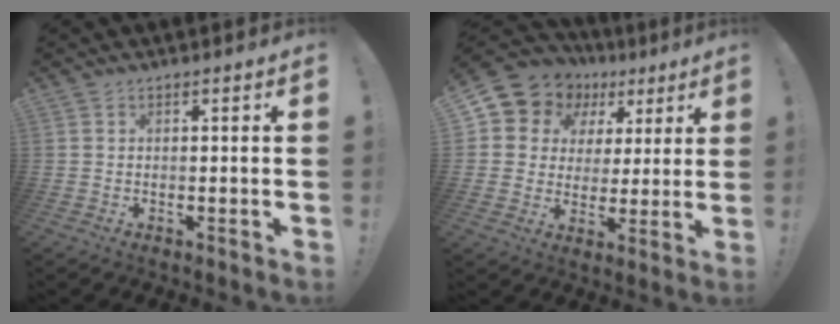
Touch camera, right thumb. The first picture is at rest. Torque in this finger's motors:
{"motor_torque": [0.26, 0.26, 0.12, 0.05, 0.05]}